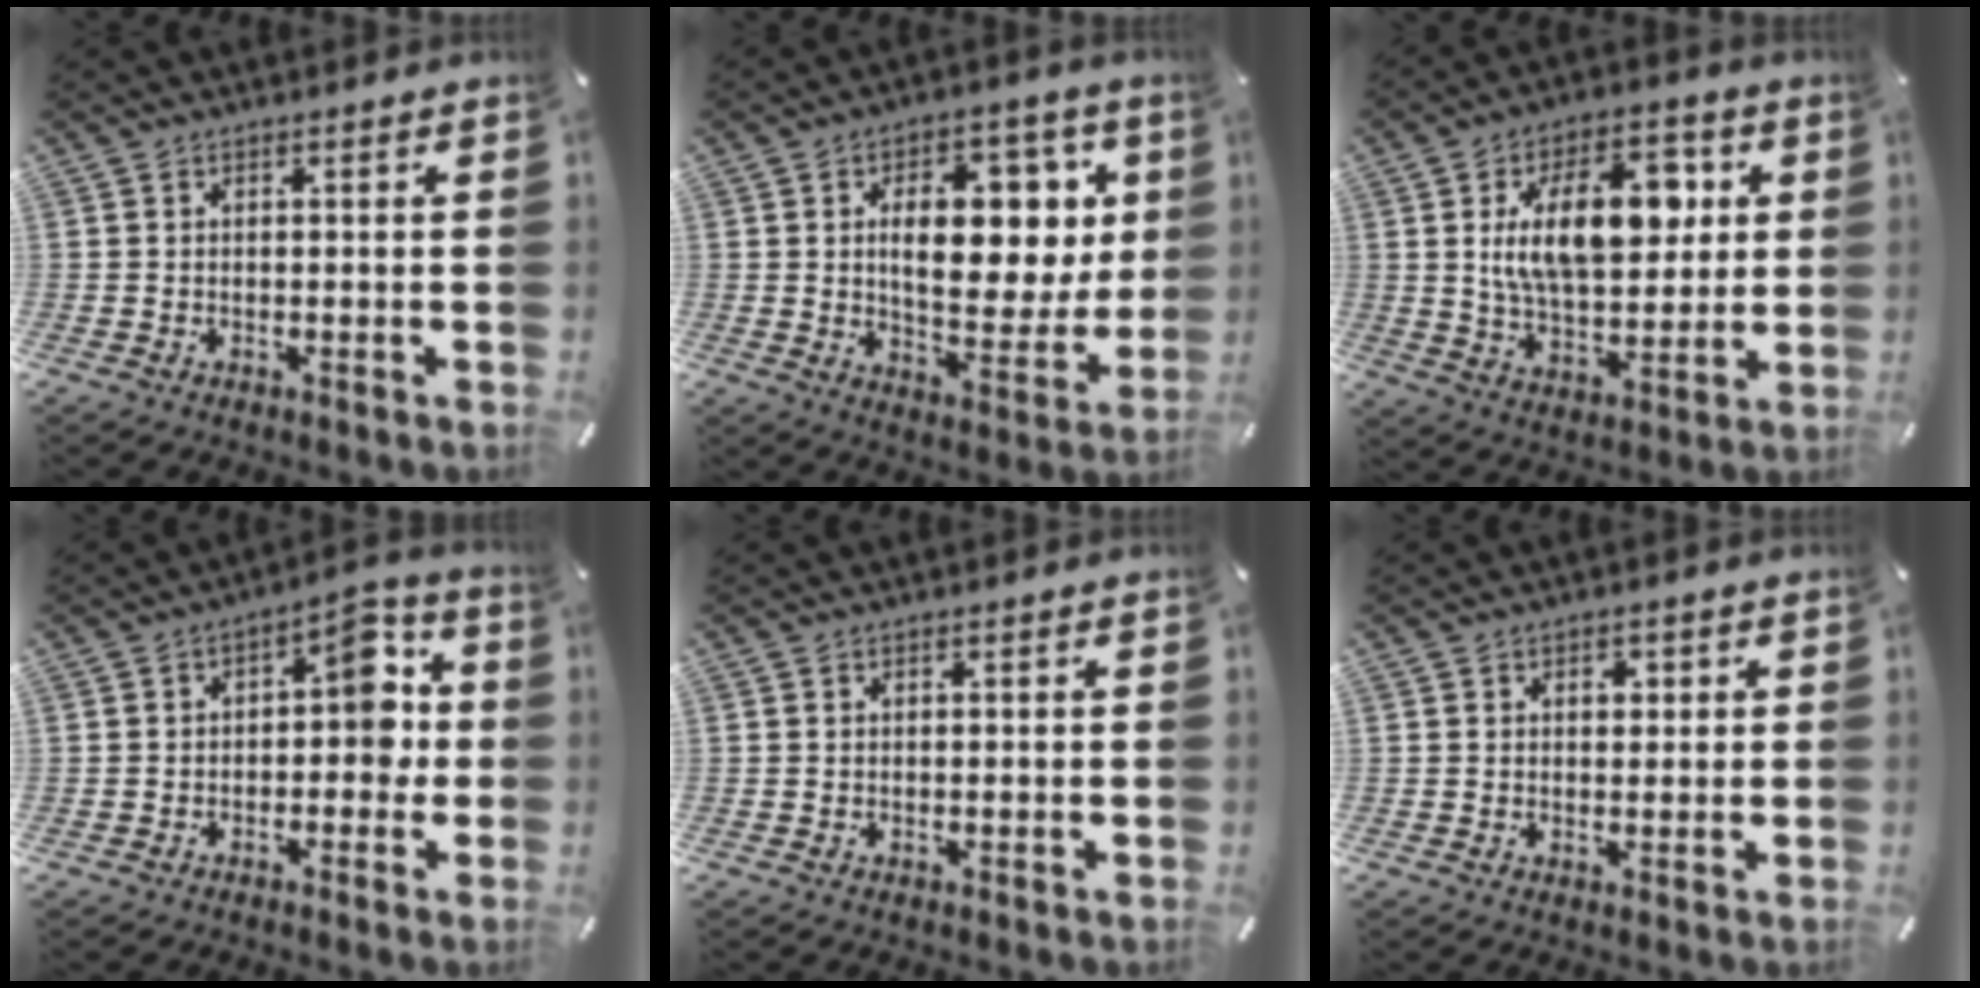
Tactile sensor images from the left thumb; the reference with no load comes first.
{"total": 15.6, "force": [3.9, 9.7, 11.5], "torque": [-0.154, -0.009, 0.067]}
{"total": 17.6, "force": [4.6, 9.9, 13.8], "torque": [-0.230, 0.004, 0.080]}
{"total": 8.8, "force": [0.1, 5.1, 7.2], "torque": [-0.088, -0.001, -0.008]}
{"total": 0.0}
{"total": 2.0, "force": [0.6, 1.5, 1.1], "torque": [-0.001, -0.002, 0.002]}